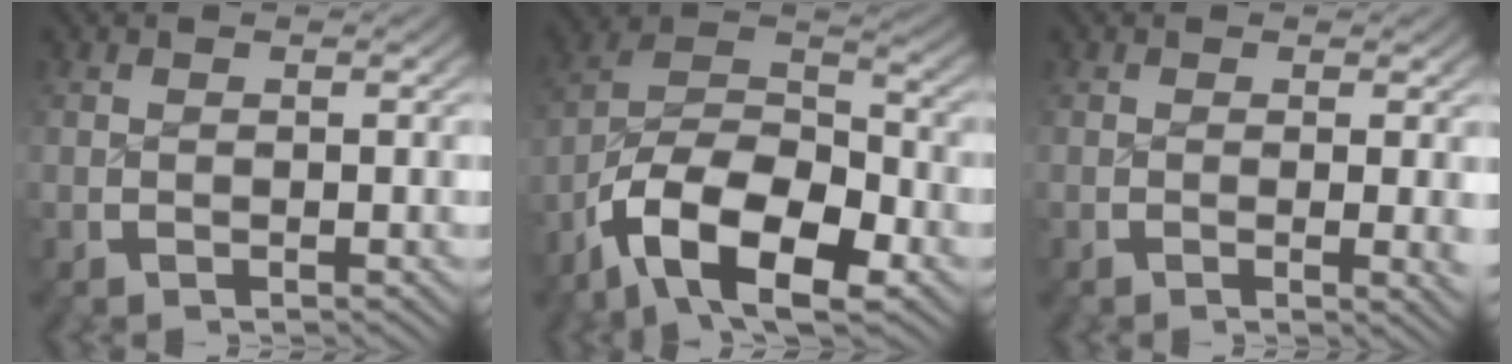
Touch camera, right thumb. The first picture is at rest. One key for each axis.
{"total": 14.0, "fx": -2.8, "fy": 9.4, "fz": 10.1, "tx": -0.218, "ty": -0.042, "tz": -0.037}
{"total": 1.7, "fx": 0.0, "fy": 0.3, "fz": 1.7, "tx": -0.020, "ty": -0.005, "tz": -0.001}